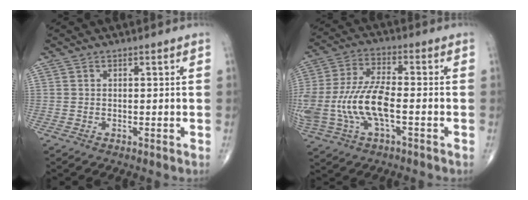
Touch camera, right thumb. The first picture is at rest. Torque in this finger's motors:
{"motor_torque": [0.64, -0.07, 1.53, -0.35, 0.57]}